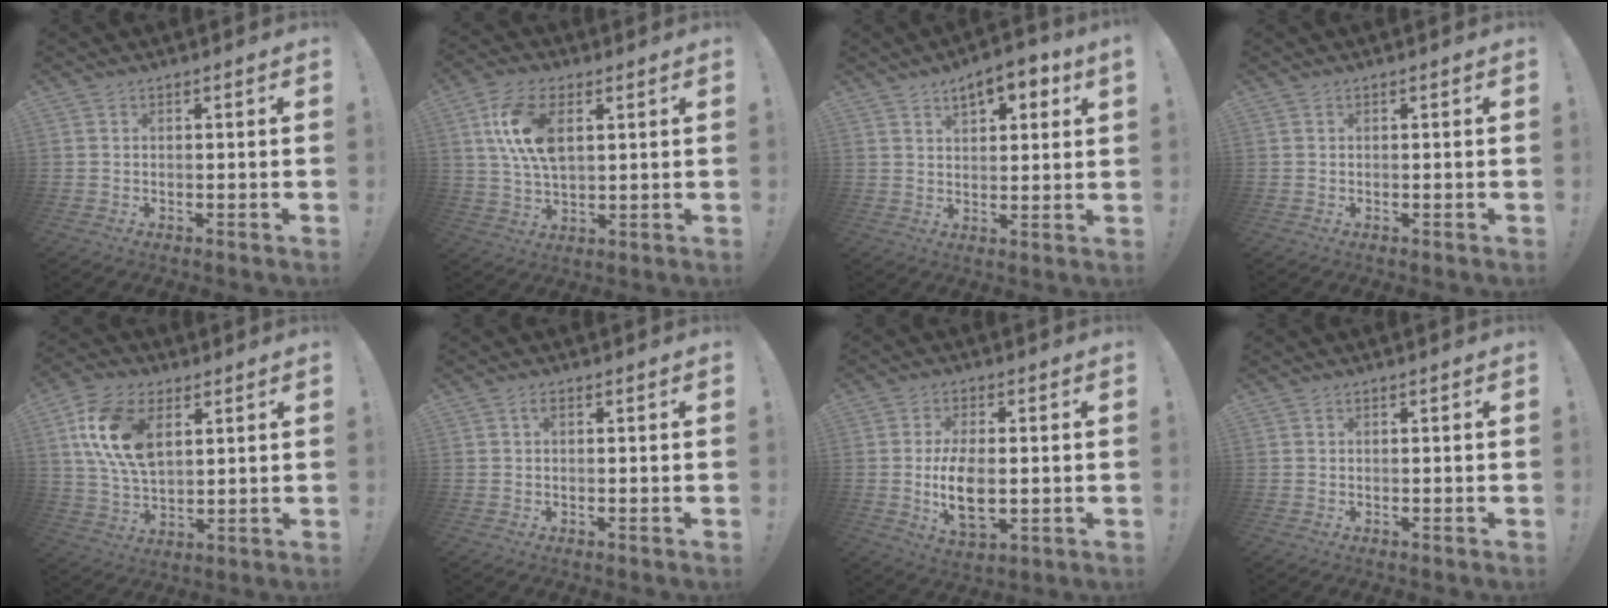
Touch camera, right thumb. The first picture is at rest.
{"total": 12.5, "force": [3.5, 6.7, 9.9], "torque": [-0.193, 0.000, 0.066]}
{"total": 7.4, "force": [4.6, 3.1, 4.9], "torque": [-0.063, -0.017, 0.076]}
{"total": 0.0}
{"total": 15.6, "force": [5.4, 9.5, 11.2], "torque": [-0.218, -0.009, 0.099]}
{"total": 1.3, "force": [0.0, 0.4, 1.2], "torque": [-0.025, 0.004, -0.003]}
{"total": 10.3, "force": [-1.0, 5.5, 8.7], "torque": [-0.153, -0.010, -0.018]}
{"total": 0.0}